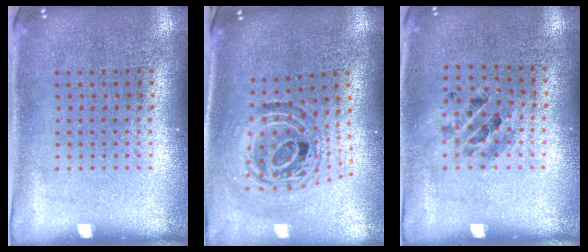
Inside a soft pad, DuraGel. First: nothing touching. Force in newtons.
{"total": 1.2, "press": 1.1, "slide": 0.5}
{"total": 0.9, "press": 0.9, "slide": 0.2}